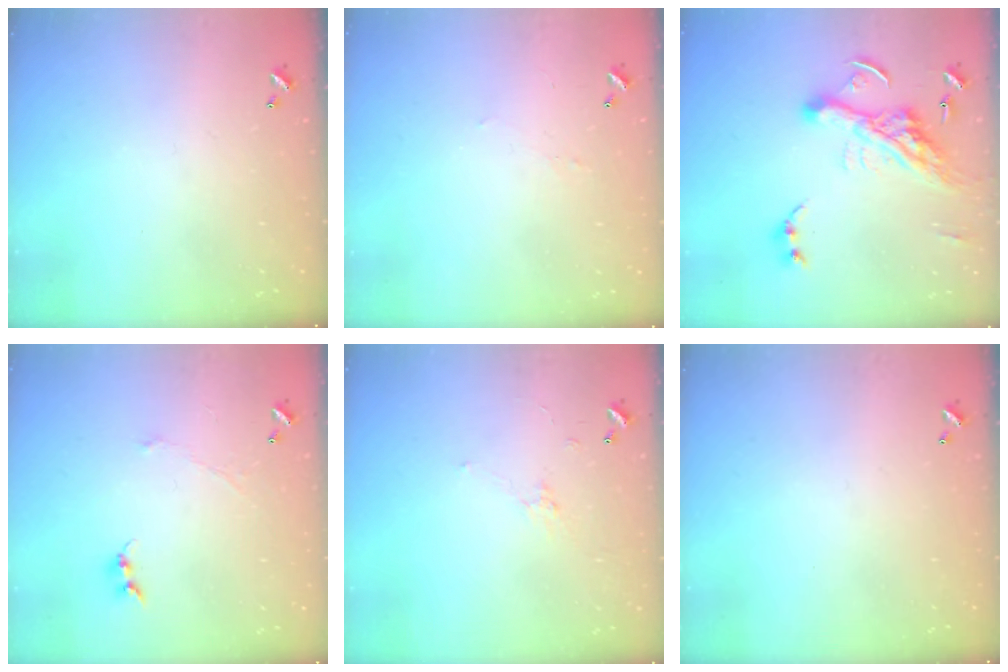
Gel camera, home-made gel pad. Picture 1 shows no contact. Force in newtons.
{"total": 2.2, "press": 2.1, "slide": 0.4}
{"total": 14.4, "press": 14.3, "slide": 1.9}
{"total": 0.0}
{"total": 1.3, "press": 1.3, "slide": 0.3}
{"total": 0.0}